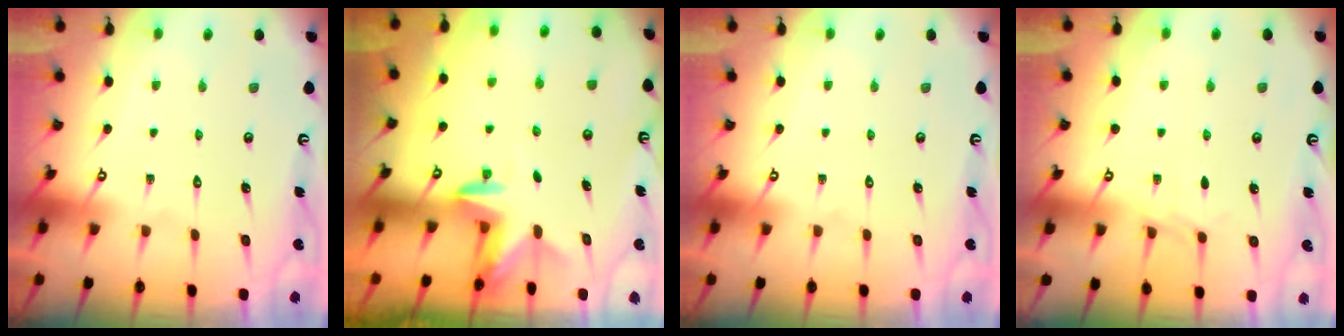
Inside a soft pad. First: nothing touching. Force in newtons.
{"total": 2.7, "press": 2.7, "slide": 0.2}
{"total": 0.0}
{"total": 3.2, "press": 3.1, "slide": 0.6}